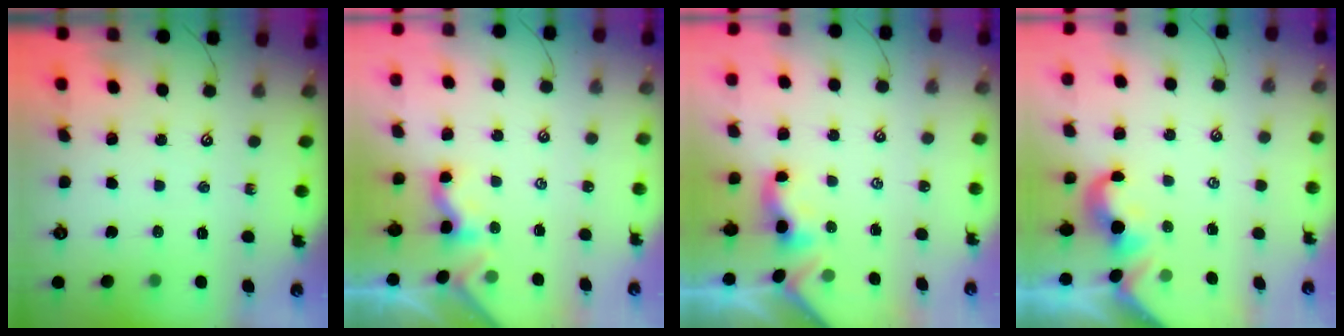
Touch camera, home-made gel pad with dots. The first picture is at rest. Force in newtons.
{"total": 1.2, "press": 1.1, "slide": 0.5}
{"total": 1.1, "press": 1.0, "slide": 0.3}
{"total": 1.1, "press": 1.1, "slide": 0.3}